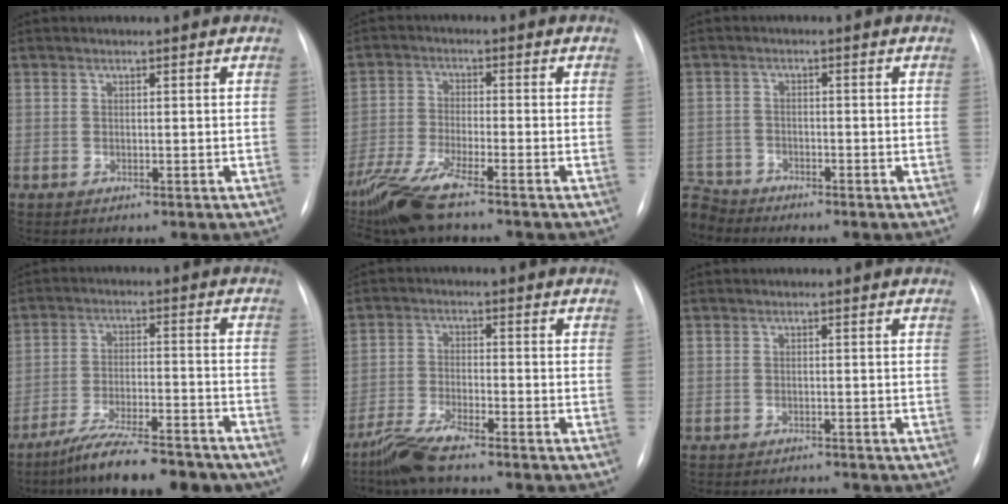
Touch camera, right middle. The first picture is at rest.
{"total": 9.6, "force": [-7.5, 0.7, 6.0], "torque": [-0.132, -0.027, -0.143]}
{"total": 5.6, "force": [-5.4, 1.6, -0.3], "torque": [0.009, -0.003, -0.108]}
{"total": 14.8, "force": [-12.1, 2.4, 8.2], "torque": [-0.126, -0.013, -0.188]}
{"total": 6.1, "force": [-5.2, 0.3, 3.3], "torque": [-0.078, -0.022, -0.105]}
{"total": 2.3, "force": [-2.3, 0.3, 0.3], "torque": [0.000, -0.007, -0.033]}